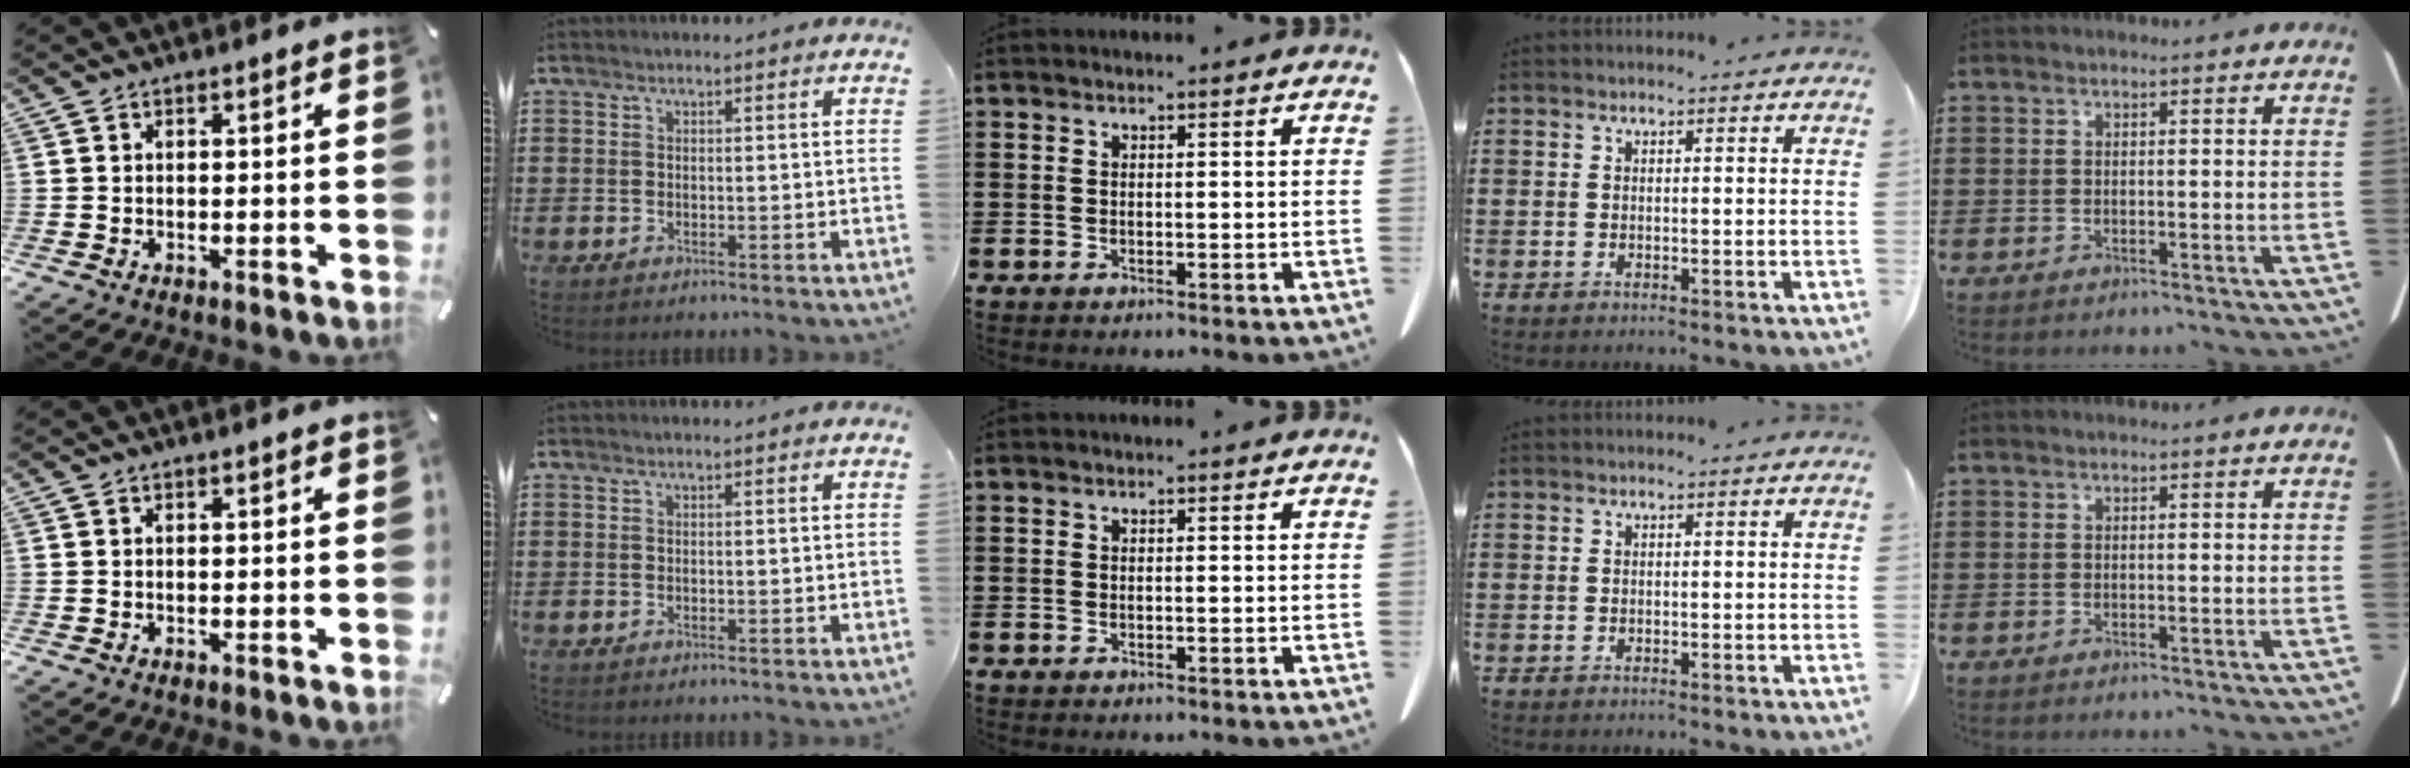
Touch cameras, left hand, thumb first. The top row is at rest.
{}